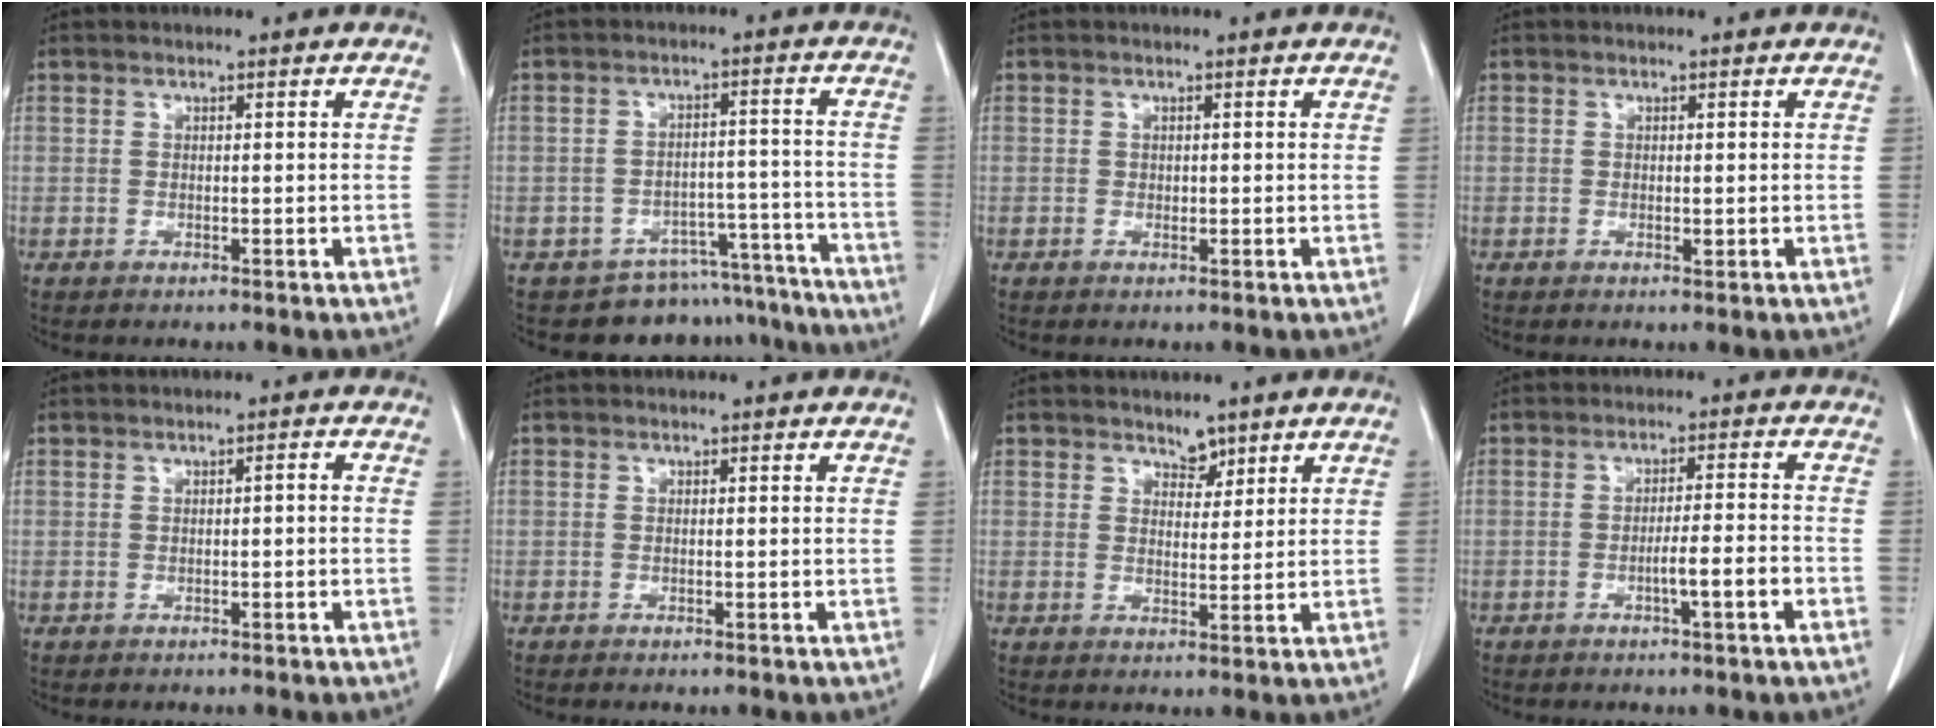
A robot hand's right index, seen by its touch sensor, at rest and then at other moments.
{"total": 11.8, "force": [-10.8, 4.7, -0.4], "torque": [0.036, 0.056, -0.131]}
{"total": 0.5, "force": [0.0, 0.4, 0.3], "torque": [-0.006, 0.001, 0.004]}
{"total": 0.6, "force": [0.0, 0.3, 0.5], "torque": [-0.007, -0.002, 0.003]}
{"total": 0.8, "force": [-0.2, 0.2, 0.7], "torque": [-0.011, 0.003, -0.003]}
{"total": 0.8, "force": [-0.6, 0.1, 0.4], "torque": [-0.008, -0.002, -0.008]}
{"total": 2.5, "force": [2.0, 1.2, 0.7], "torque": [-0.004, -0.004, 0.032]}
{"total": 4.6, "force": [-2.1, -0.1, 4.1], "torque": [-0.060, 0.004, -0.031]}